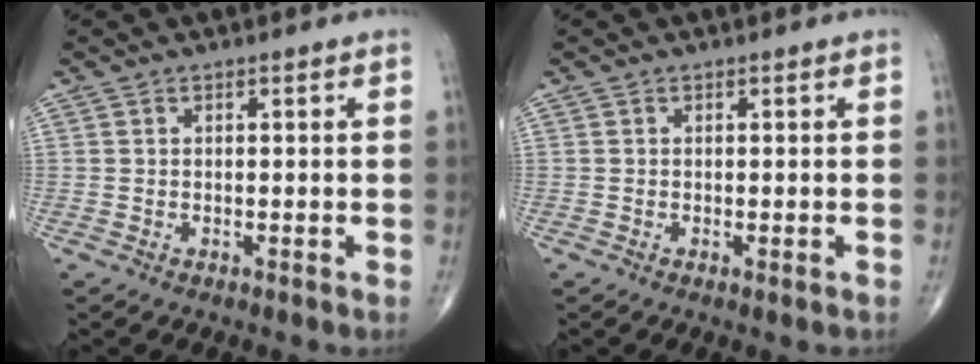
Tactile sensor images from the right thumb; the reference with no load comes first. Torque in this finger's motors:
{"motor_torque": [-0.12, 0.12, 0.05, 0.02, -0.05]}